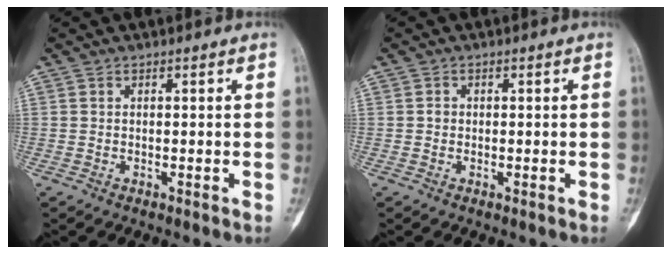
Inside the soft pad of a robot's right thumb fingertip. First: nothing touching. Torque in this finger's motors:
{"motor_torque": [-0.04, 0.03, 0.01, 0.03, 0.00]}